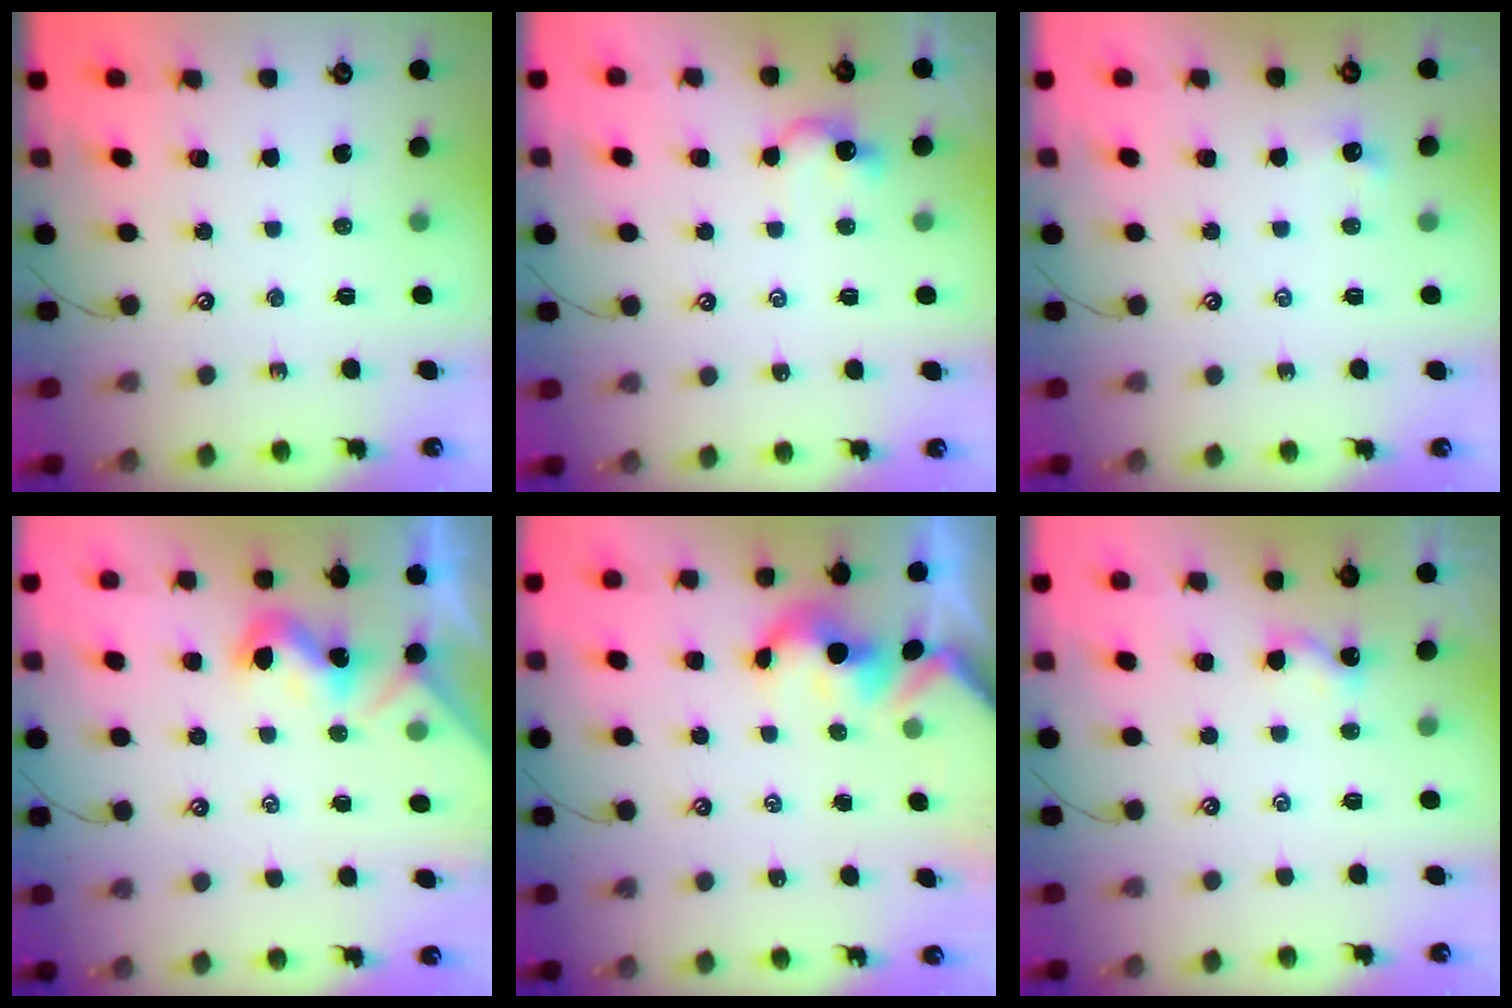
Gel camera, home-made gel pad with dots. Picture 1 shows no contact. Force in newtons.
{"total": 2.1, "press": 2.1, "slide": 0.5}
{"total": 2.7, "press": 2.7, "slide": 0.4}
{"total": 1.3, "press": 1.2, "slide": 0.3}
{"total": 2.4, "press": 2.4, "slide": 0.1}
{"total": 2.0, "press": 2.0, "slide": 0.2}